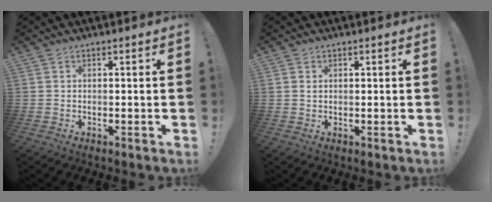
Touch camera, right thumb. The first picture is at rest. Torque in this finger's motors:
{"motor_torque": [-0.09, -0.03, -0.11, 0.05, 0.01]}